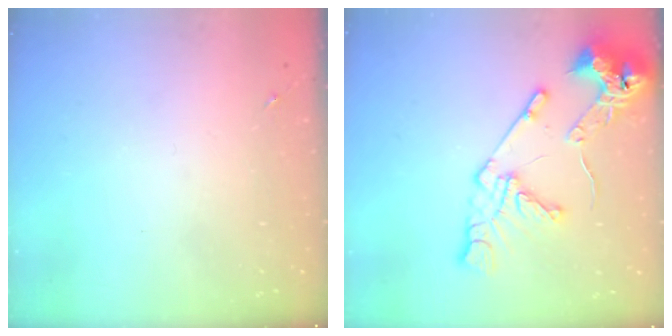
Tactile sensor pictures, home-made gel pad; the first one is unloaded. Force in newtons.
{"total": 15.2, "press": 15.1, "slide": 1.8}